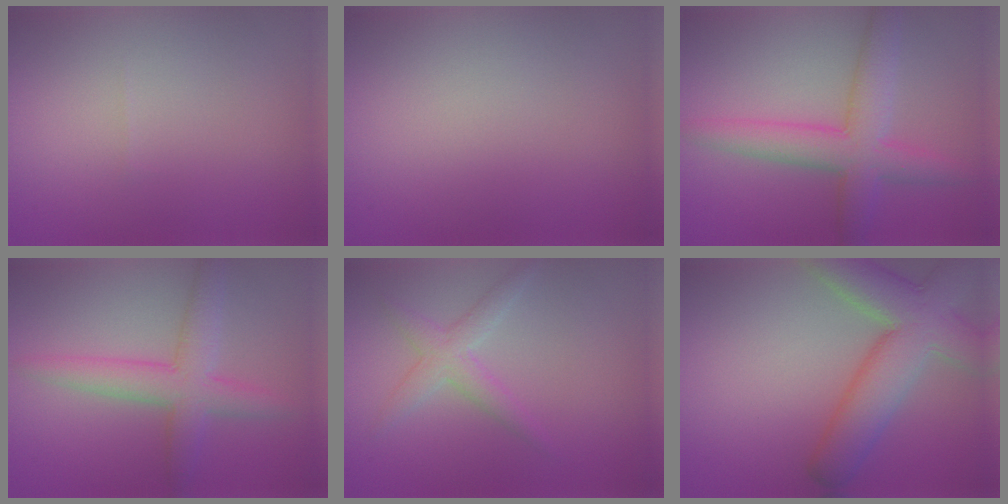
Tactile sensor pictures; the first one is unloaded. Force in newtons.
{"total": 0.0}
{"total": 5.4, "press": 5.4, "slide": 0.1}
{"total": 4.5, "press": 4.5, "slide": 0.1}
{"total": 2.3, "press": 2.3, "slide": 0.0}
{"total": 8.1, "press": 8.1, "slide": 0.7}